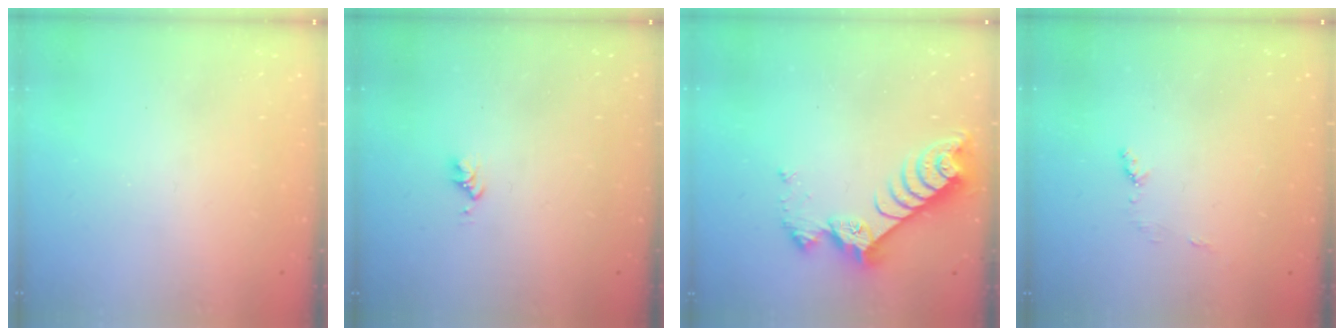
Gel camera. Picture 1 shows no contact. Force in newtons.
{"total": 2.6, "press": 2.6, "slide": 0.4}
{"total": 9.4, "press": 9.3, "slide": 0.8}
{"total": 4.3, "press": 4.2, "slide": 0.5}